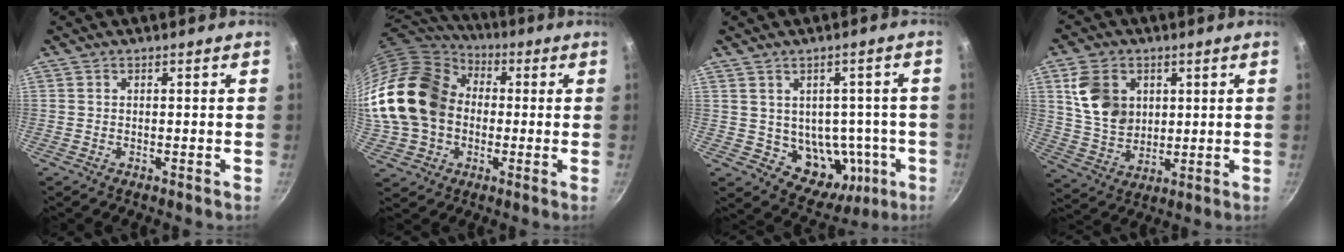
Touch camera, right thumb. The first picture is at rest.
{"total": 24.8, "force": [0.4, 19.2, 15.6], "torque": [-0.318, 0.056, 0.012]}
{"total": 11.7, "force": [-1.5, 9.5, 6.7], "torque": [-0.052, 0.004, -0.001]}
{"total": 11.5, "force": [3.4, 8.7, 6.7], "torque": [-0.103, -0.021, 0.072]}